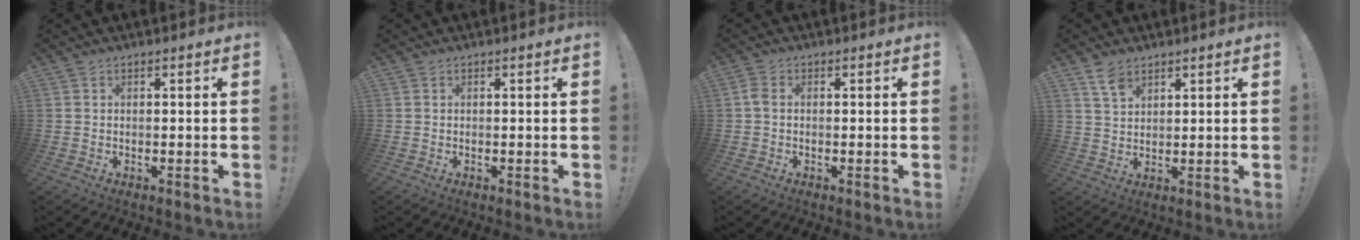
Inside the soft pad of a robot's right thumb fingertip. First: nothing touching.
{"total": 0.0}
{"total": 2.4, "force": [-0.1, 1.5, 1.8], "torque": [-0.038, 0.009, -0.001]}
{"total": 5.4, "force": [3.9, 2.7, 2.5], "torque": [-0.049, -0.017, 0.074]}